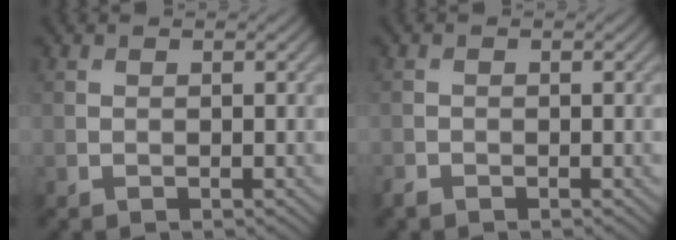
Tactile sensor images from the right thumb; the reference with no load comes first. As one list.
[{"total": 0.8, "force": [-0.7, 0.3, 0.2], "torque": [-0.004, -0.002, -0.017]}]